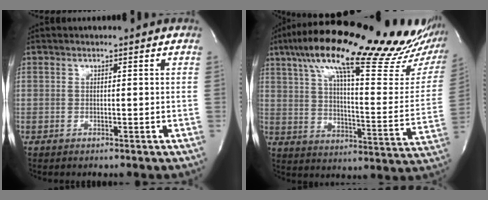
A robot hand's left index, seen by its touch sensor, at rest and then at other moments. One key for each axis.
{"total": 32.5, "fx": 25.0, "fy": 5.1, "fz": 20.2, "tx": -0.283, "ty": -0.008, "tz": 0.333}